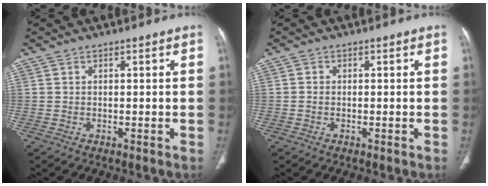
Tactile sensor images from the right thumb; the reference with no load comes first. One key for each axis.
{"total": 0.7, "fx": -0.1, "fy": 0.7, "fz": 0.3, "tx": -0.002, "ty": 0.002, "tz": -0.002}